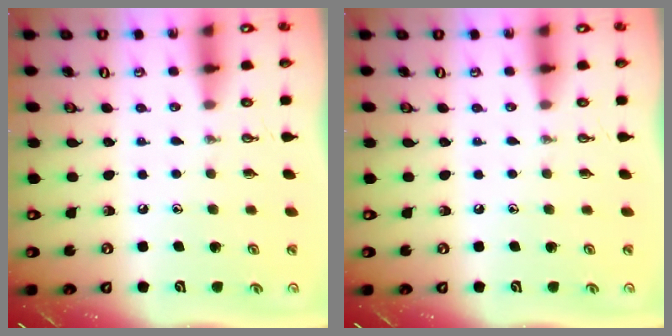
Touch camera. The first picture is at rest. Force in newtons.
{"total": 0.0}